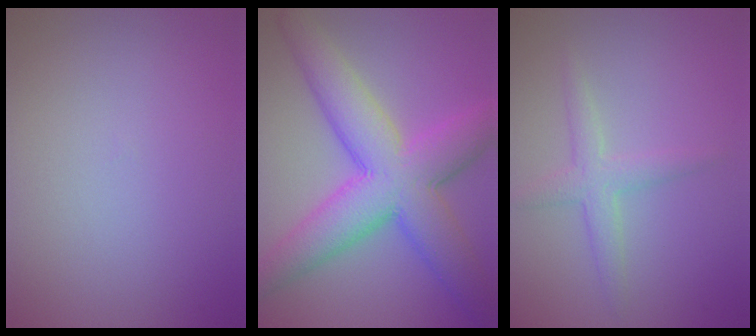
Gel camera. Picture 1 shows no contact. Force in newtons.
{"total": 9.9, "press": 9.9, "slide": 0.2}
{"total": 2.4, "press": 2.4, "slide": 0.0}